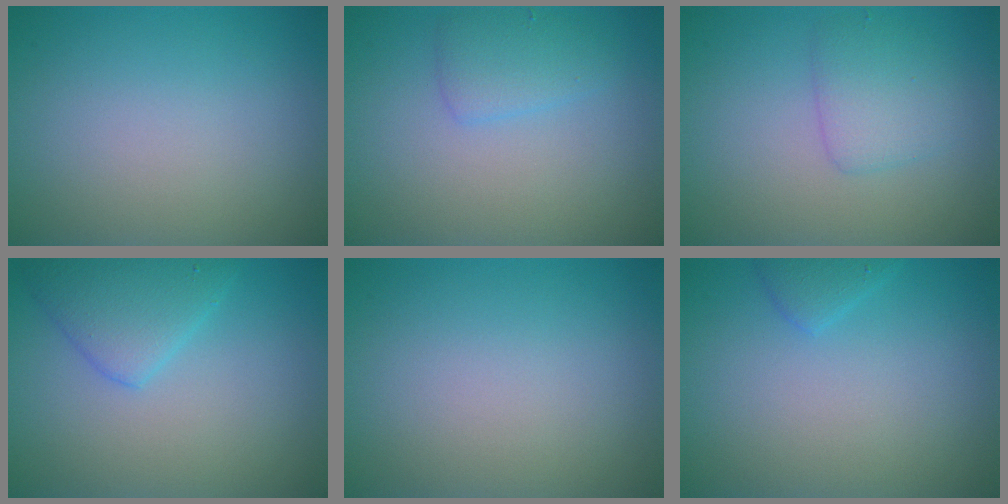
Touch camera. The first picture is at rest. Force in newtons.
{"total": 2.1, "press": 2.1, "slide": 0.1}
{"total": 2.6, "press": 2.6, "slide": 0.0}
{"total": 3.4, "press": 3.4, "slide": 0.2}
{"total": 0.0}
{"total": 1.2, "press": 1.2, "slide": 0.2}